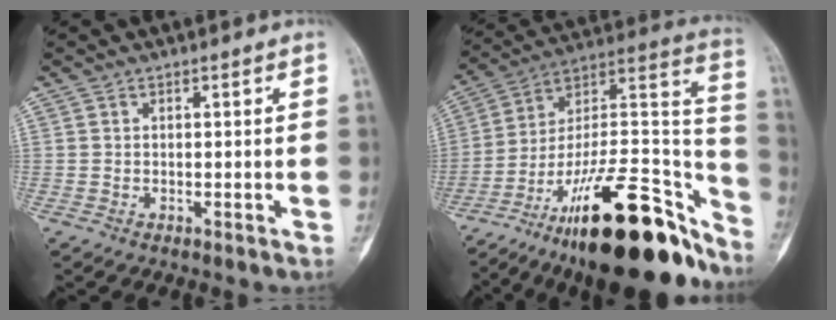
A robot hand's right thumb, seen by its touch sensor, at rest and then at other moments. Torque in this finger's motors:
{"motor_torque": [3.68, 1.33, 1.14, -1.63, 0.74]}